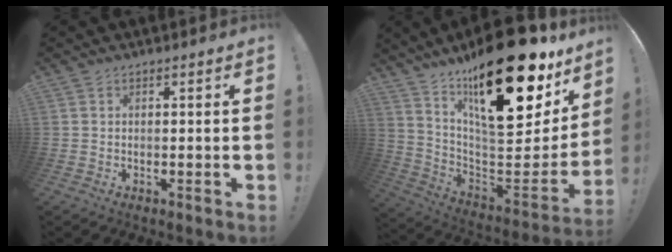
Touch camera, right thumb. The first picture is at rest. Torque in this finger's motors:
{"motor_torque": [-1.17, 3.85, 1.41, 1.36, 0.28]}